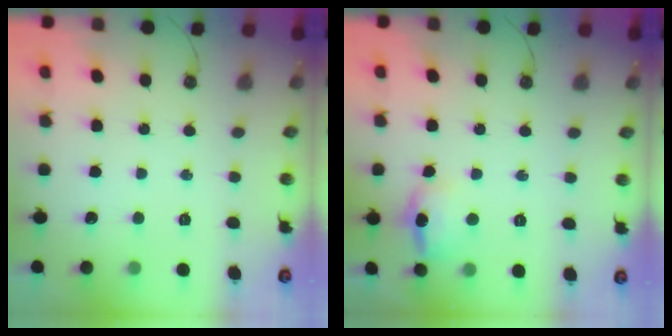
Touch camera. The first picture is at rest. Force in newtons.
{"total": 10.1, "press": 10.0, "slide": 0.8}